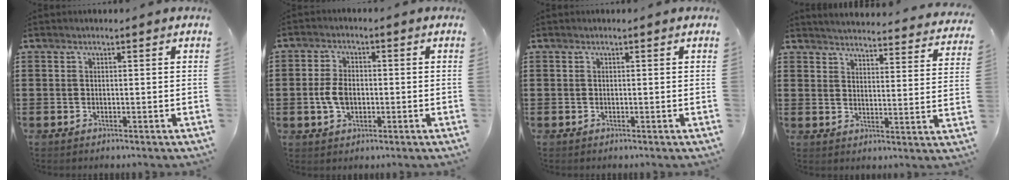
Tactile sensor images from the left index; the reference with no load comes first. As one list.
[{"total": 4.7, "force": [-0.6, 2.9, 3.6], "torque": [-0.090, -0.001, -0.017]}, {"total": 0.0}, {"total": 3.8, "force": [3.7, -0.5, 0.3], "torque": [-0.017, -0.035, 0.060]}]